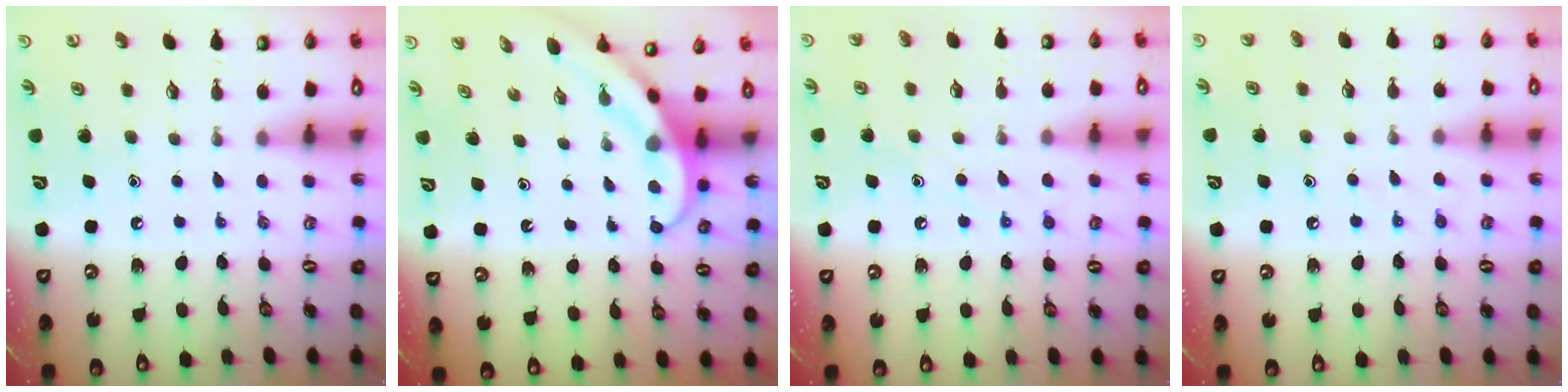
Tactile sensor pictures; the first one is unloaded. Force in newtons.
{"total": 4.0, "press": 3.9, "slide": 0.3}
{"total": 7.6, "press": 7.6, "slide": 0.4}
{"total": 7.4, "press": 7.4, "slide": 0.5}